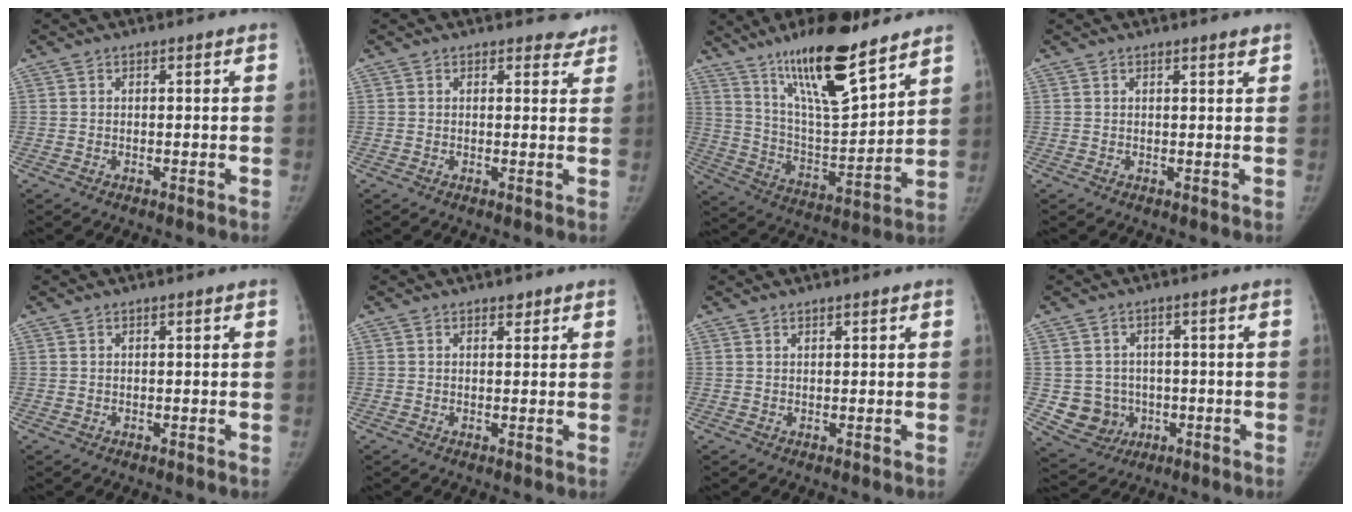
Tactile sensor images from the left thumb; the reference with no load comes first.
{"total": 2.8, "force": [2.5, 1.3, 0.1], "torque": [0.022, -0.018, 0.016]}
{"total": 20.0, "force": [14.1, 4.6, 13.4], "torque": [-0.205, -0.075, 0.250]}
{"total": 1.1, "force": [0.9, 0.1, 0.7], "torque": [-0.007, -0.006, 0.013]}
{"total": 0.0}
{"total": 1.3, "force": [1.0, 0.7, 0.6], "torque": [-0.002, -0.006, 0.012]}
{"total": 0.7, "force": [0.6, 0.1, 0.3], "torque": [-0.005, -0.004, 0.012]}
{"total": 7.3, "force": [-0.9, 7.0, 1.9], "torque": [-0.004, 0.009, -0.002]}